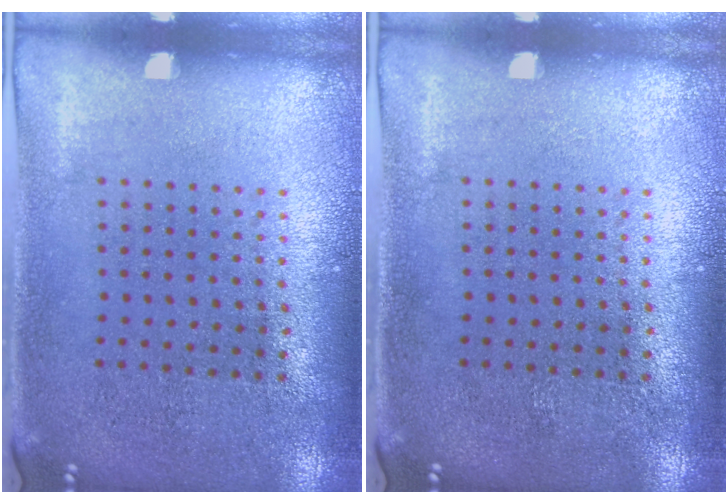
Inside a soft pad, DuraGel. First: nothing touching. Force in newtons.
{"total": 0.0}